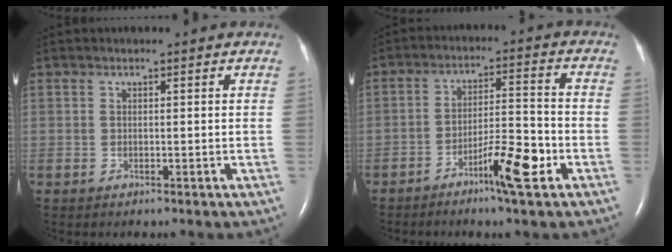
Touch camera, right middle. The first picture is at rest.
{"total": 7.9, "force": [-4.3, 0.5, 6.7], "torque": [-0.113, 0.004, -0.073]}